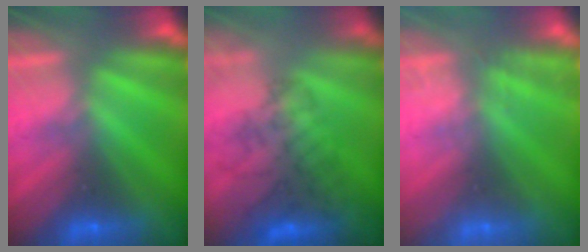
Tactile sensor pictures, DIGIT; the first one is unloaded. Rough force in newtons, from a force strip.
{"total": 4.7}
{"total": 2.5}